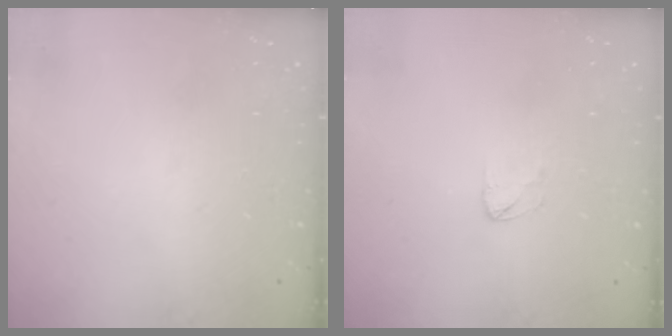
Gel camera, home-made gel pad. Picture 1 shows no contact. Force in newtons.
{"total": 2.5, "press": 2.5, "slide": 0.1}